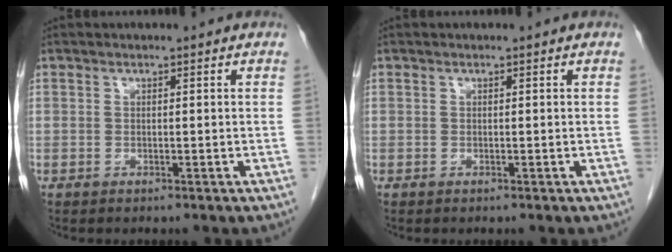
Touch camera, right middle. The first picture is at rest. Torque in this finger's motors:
{"motor_torque": [0.23, -0.13, 0.03, 0.01]}